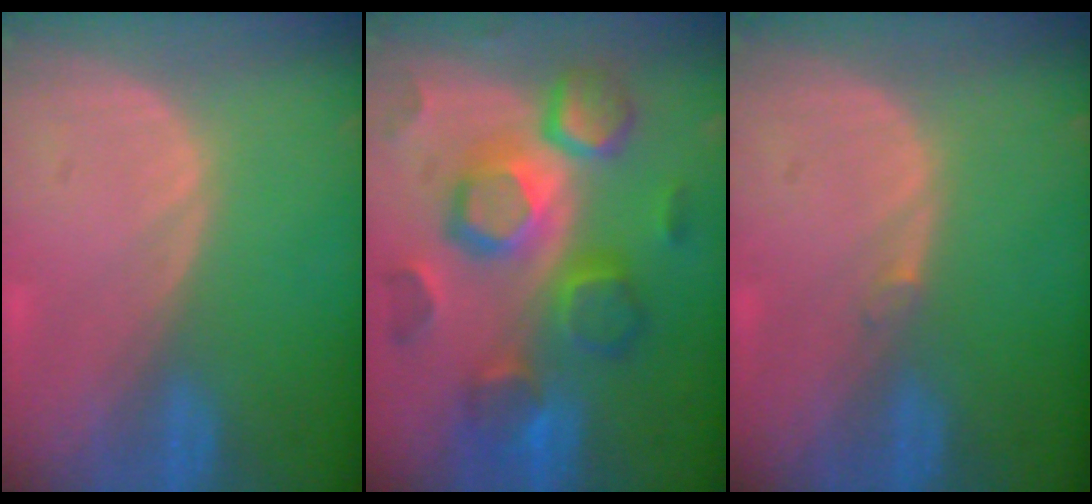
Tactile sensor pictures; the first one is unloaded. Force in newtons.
{"total": 11.8, "press": 11.7, "slide": 1.0}
{"total": 0.6, "press": 0.5, "slide": 0.3}